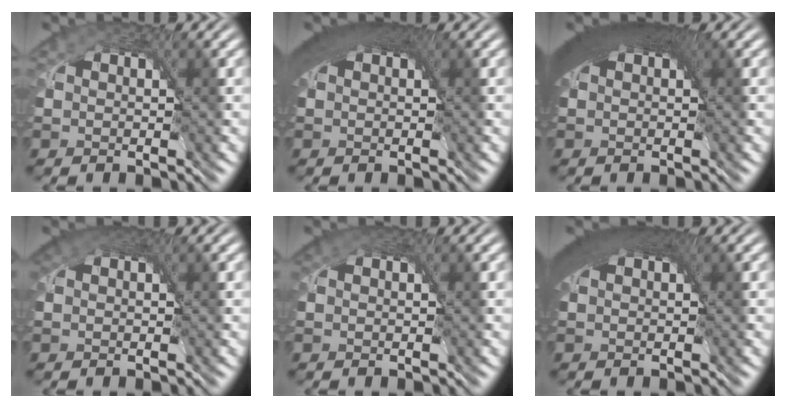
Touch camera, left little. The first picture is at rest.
{"total": 6.8, "force": [3.0, 3.3, 5.1], "torque": [-0.086, 0.015, 0.035]}
{"total": 8.9, "force": [3.1, 4.4, 7.1], "torque": [-0.111, 0.020, 0.033]}
{"total": 2.6, "force": [1.4, 1.6, 1.5], "torque": [-0.028, 0.005, 0.016]}
{"total": 0.9, "force": [0.5, 0.6, 0.5], "torque": [-0.010, 0.002, 0.005]}
{"total": 7.3, "force": [3.1, 3.6, 5.6], "torque": [-0.090, 0.017, 0.034]}